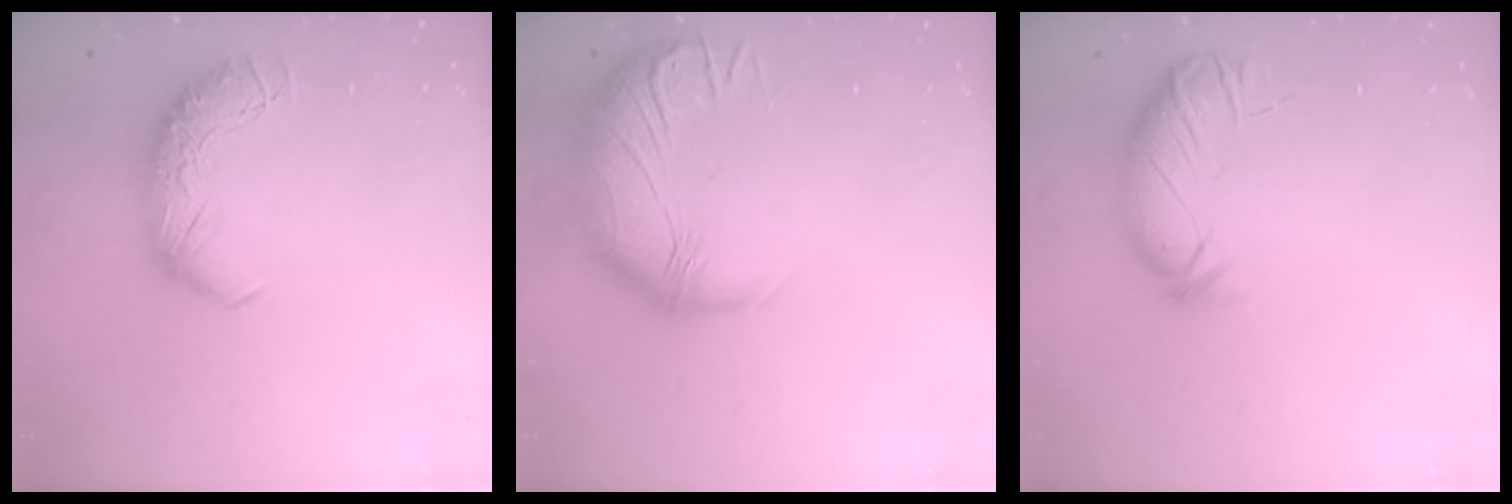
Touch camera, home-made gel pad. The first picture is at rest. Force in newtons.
{"total": 2.8, "press": 0.8, "slide": 2.7}
{"total": 3.6, "press": 3.5, "slide": 1.0}